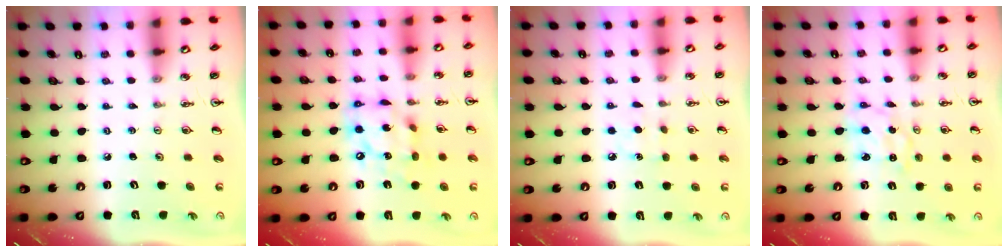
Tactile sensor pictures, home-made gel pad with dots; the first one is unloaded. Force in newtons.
{"total": 13.4, "press": 13.3, "slide": 1.5}
{"total": 6.2, "press": 6.2, "slide": 0.7}
{"total": 2.3, "press": 2.3, "slide": 0.2}